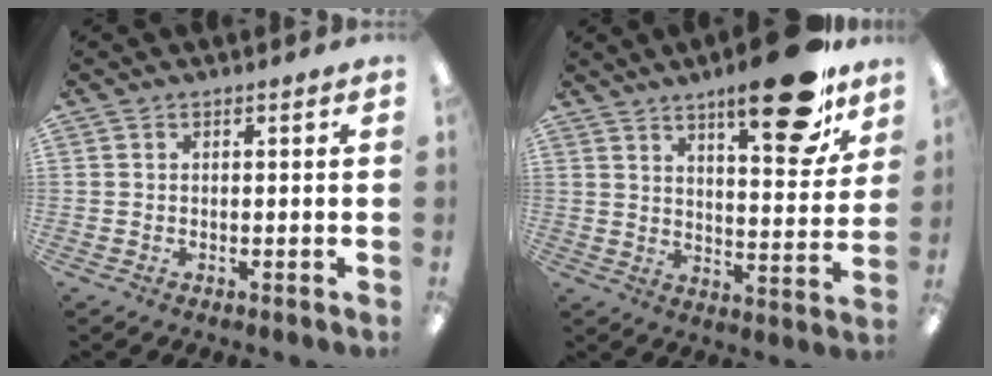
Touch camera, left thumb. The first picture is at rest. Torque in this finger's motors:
{"motor_torque": [2.21, 1.29, 1.70, -1.08, 0.30]}